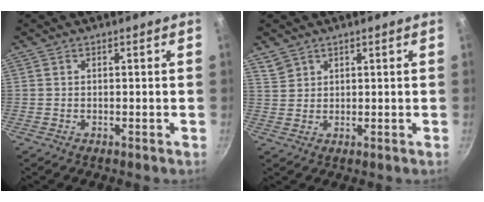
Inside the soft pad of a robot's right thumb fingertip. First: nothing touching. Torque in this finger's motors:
{"motor_torque": [-0.44, 0.00, -0.11, -0.10, 0.06]}